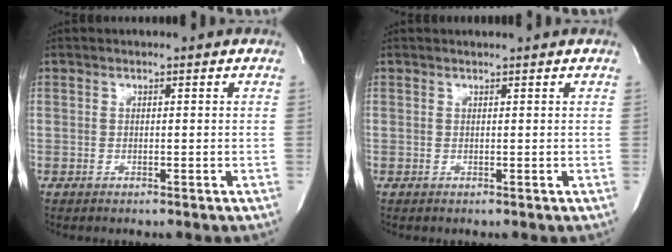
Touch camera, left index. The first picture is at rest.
{"total": 0.9, "force": [0.9, -0.2, 0.2], "torque": [-0.005, 0.002, 0.013]}